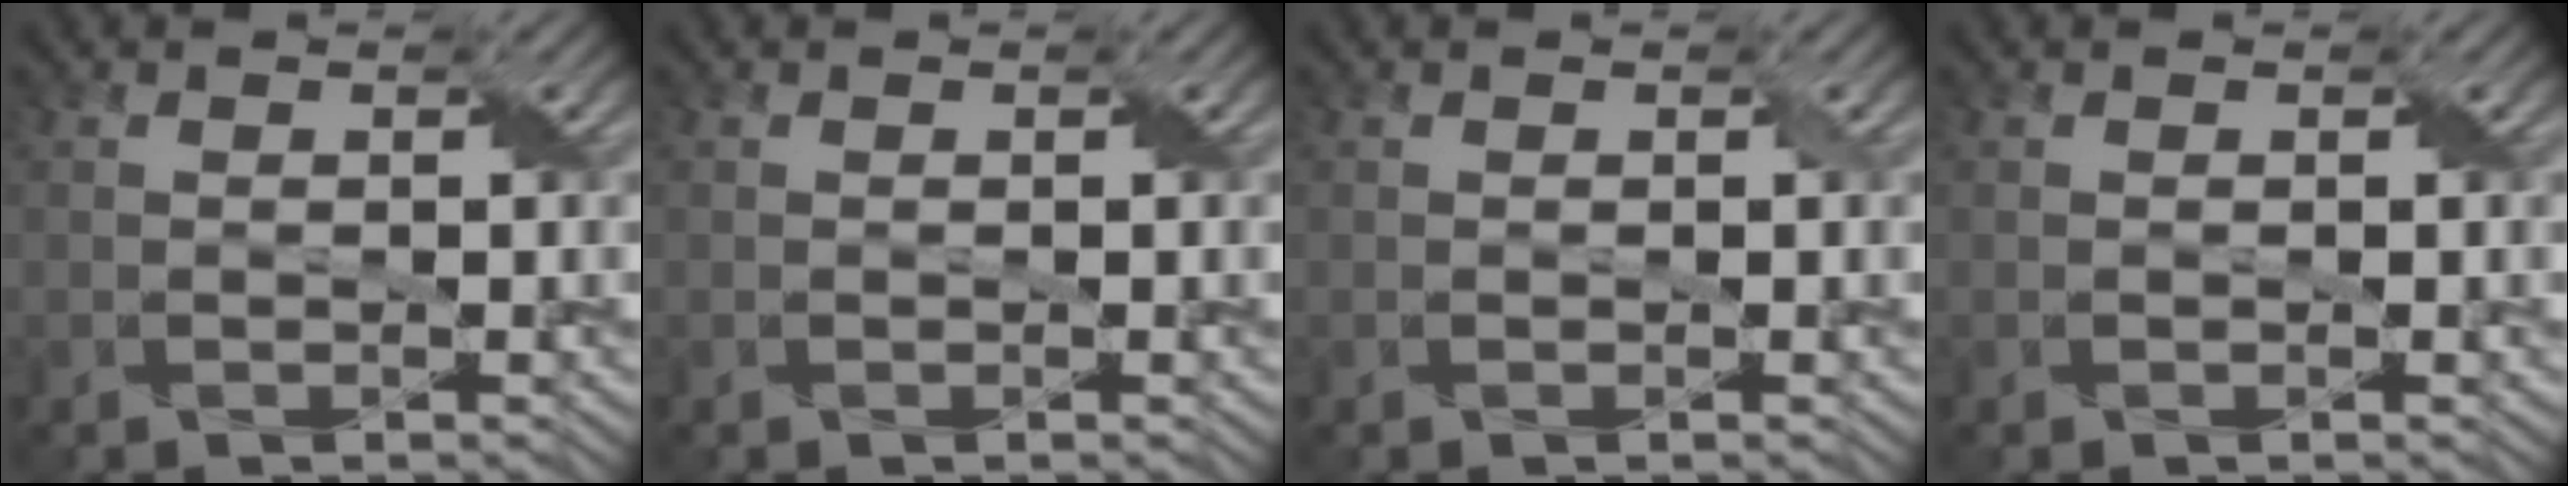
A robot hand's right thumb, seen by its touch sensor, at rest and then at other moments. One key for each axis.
{"total": 0.0}
{"total": 0.0}
{"total": 0.0}